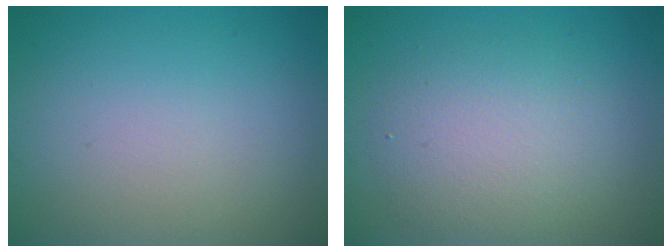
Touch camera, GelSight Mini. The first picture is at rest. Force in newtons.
{"total": 4.3, "press": 4.3, "slide": 0.4}